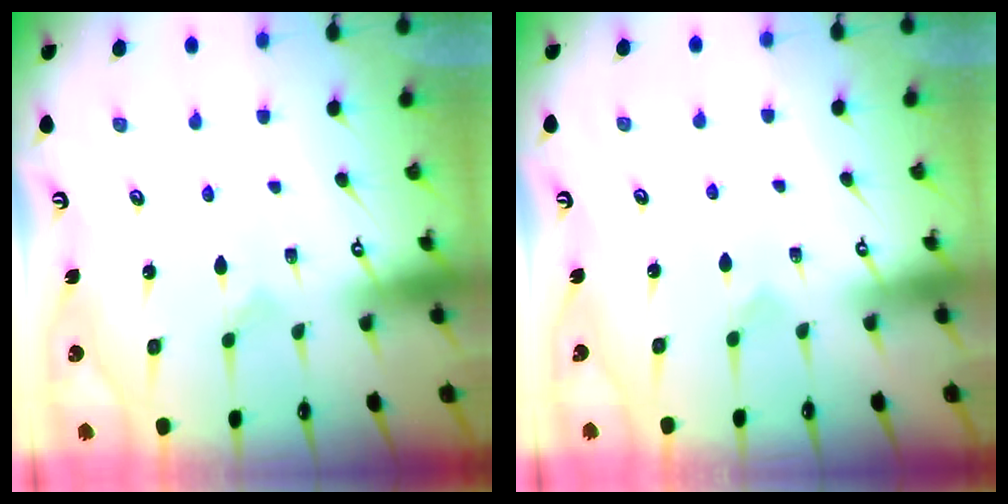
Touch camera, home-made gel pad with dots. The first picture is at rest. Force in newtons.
{"total": 2.7, "press": 2.7, "slide": 0.3}